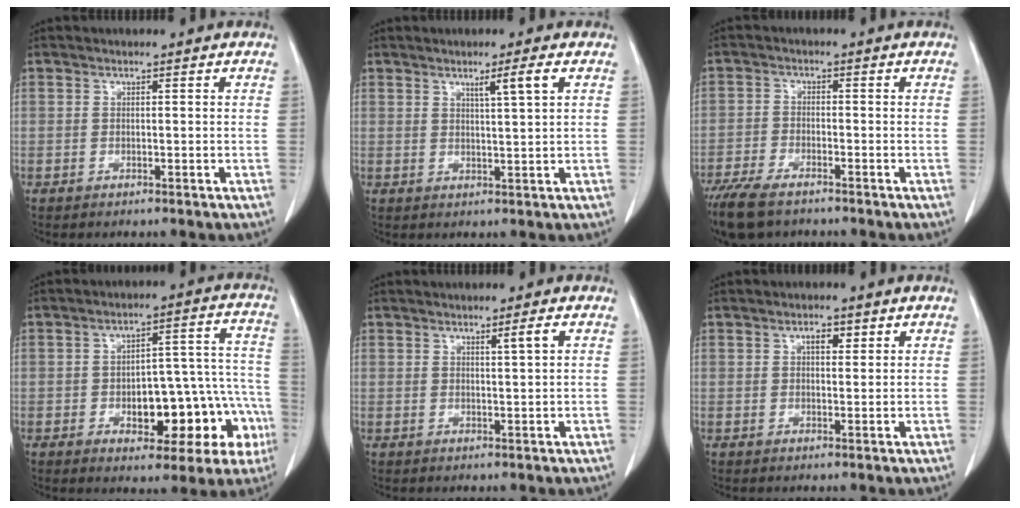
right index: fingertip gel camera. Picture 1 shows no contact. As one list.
[{"total": 3.8, "force": [1.8, -0.2, 3.3], "torque": [-0.057, -0.002, 0.033]}, {"total": 9.6, "force": [-7.3, 3.6, 5.1], "torque": [-0.098, -0.017, -0.129]}, {"total": 18.2, "force": [-5.8, 8.0, 15.3], "torque": [-0.147, 0.057, -0.058]}, {"total": 2.1, "force": [0.9, 0.1, 1.9], "torque": [-0.037, 0.000, 0.019]}, {"total": 2.5, "force": [1.1, 1.3, 1.9], "torque": [-0.033, 0.003, 0.018]}]